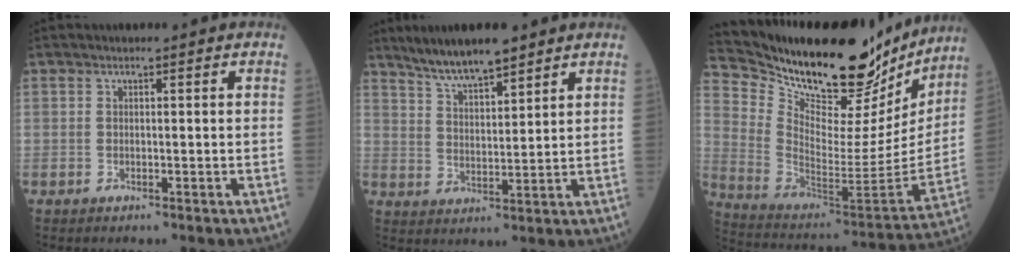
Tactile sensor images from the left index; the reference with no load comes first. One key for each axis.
{"total": 8.2, "fx": 6.9, "fy": 1.1, "fz": 4.3, "tx": -0.088, "ty": 0.010, "tz": 0.129}
{"total": 27.8, "fx": 23.7, "fy": 7.6, "fz": 12.3, "tx": -0.217, "ty": -0.038, "tz": 0.354}